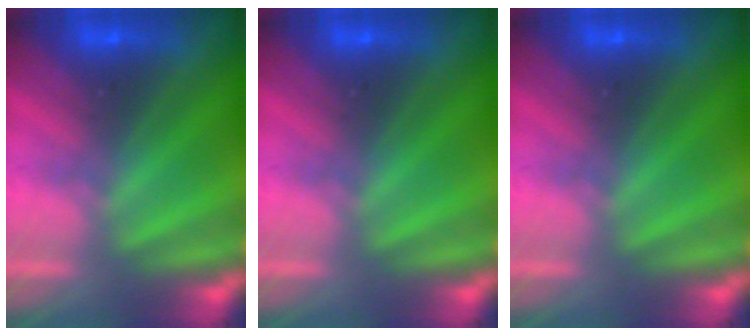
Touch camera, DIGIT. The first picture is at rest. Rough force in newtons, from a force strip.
{"total": 0.0}
{"total": 0.0}